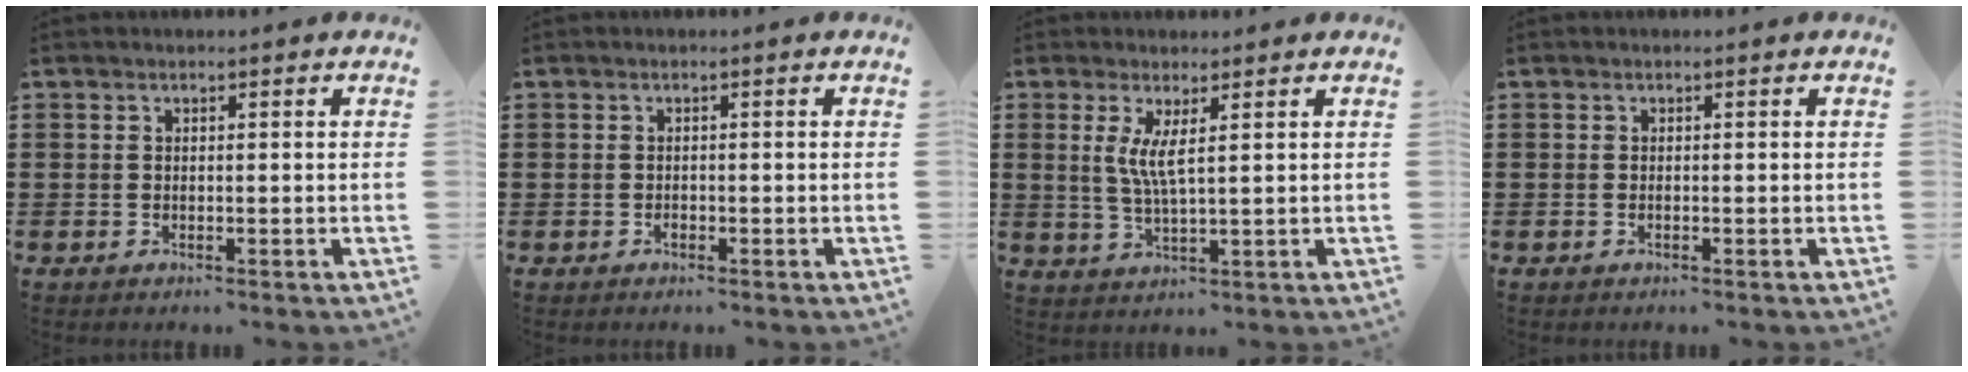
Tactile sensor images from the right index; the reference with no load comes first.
{"total": 0.5, "force": [-0.4, 0.2, 0.3], "torque": [-0.006, -0.003, -0.007]}
{"total": 4.2, "force": [1.2, 0.3, 4.0], "torque": [-0.084, -0.006, 0.018]}
{"total": 0.0}